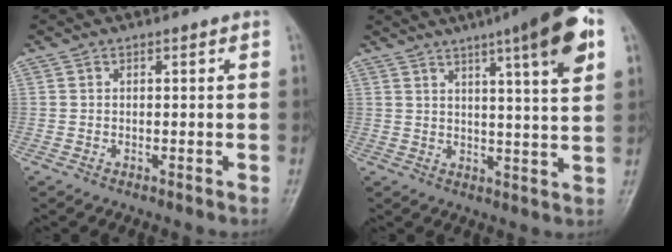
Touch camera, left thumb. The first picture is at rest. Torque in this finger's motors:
{"motor_torque": [2.24, 1.86, 1.67, -1.09, 0.10]}